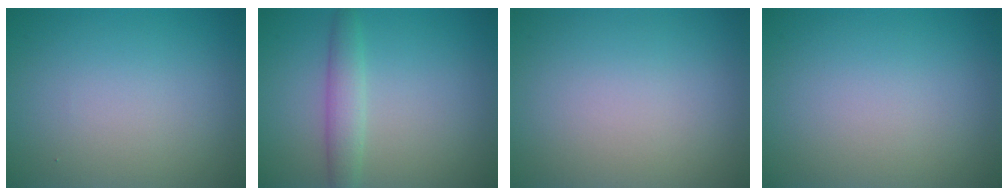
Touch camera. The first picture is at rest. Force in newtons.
{"total": 2.5, "press": 2.5, "slide": 0.0}
{"total": 0.0}
{"total": 0.0}